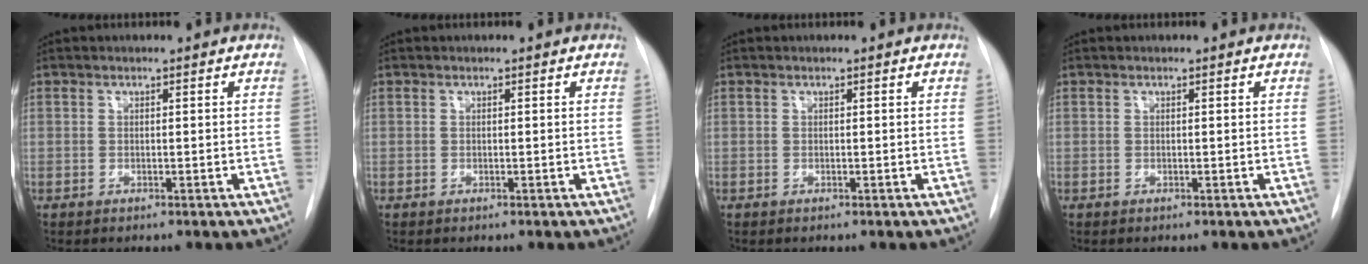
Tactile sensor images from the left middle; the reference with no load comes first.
{"total": 0.0}
{"total": 0.0}
{"total": 0.0}